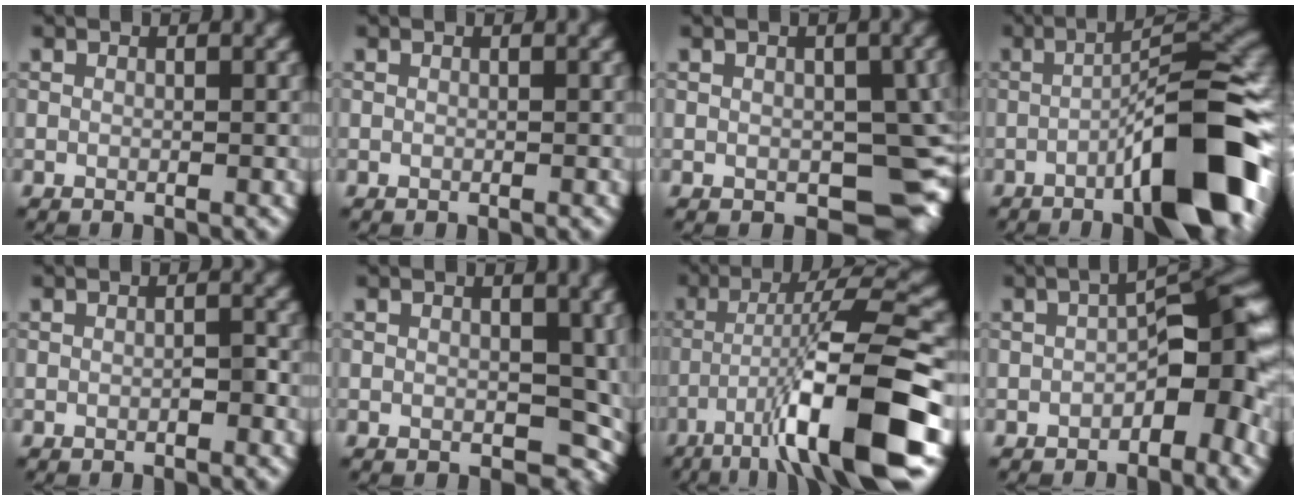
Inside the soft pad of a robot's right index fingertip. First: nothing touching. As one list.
[{"total": 0.0}, {"total": 7.7, "force": [-1.2, 4.7, 6.0], "torque": [-0.074, -0.018, -0.005]}, {"total": 11.6, "force": [-4.7, 2.6, 10.2], "torque": [-0.138, 0.013, -0.077]}, {"total": 0.8, "force": [-0.3, 0.3, 0.7], "torque": [-0.011, 0.003, -0.005]}, {"total": 6.4, "force": [-0.2, 4.4, 4.6], "torque": [-0.046, -0.020, 0.010]}, {"total": 11.9, "force": [-5.7, 1.7, 10.4], "torque": [-0.163, 0.016, -0.090]}, {"total": 5.9, "force": [-1.8, 2.7, 5.0], "torque": [-0.047, 0.019, -0.037]}]